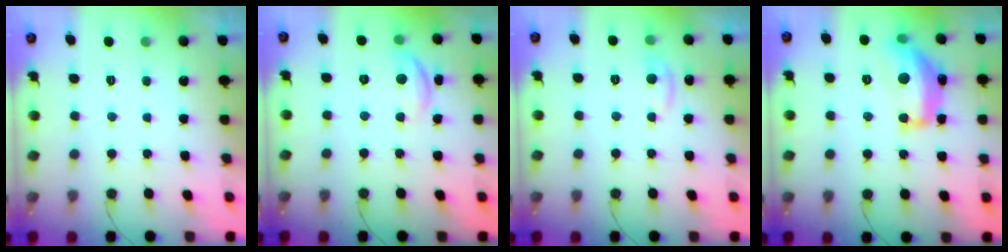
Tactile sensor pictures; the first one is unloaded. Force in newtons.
{"total": 7.7, "press": 7.7, "slide": 0.7}
{"total": 6.3, "press": 6.3, "slide": 0.7}
{"total": 15.5, "press": 15.5, "slide": 0.6}